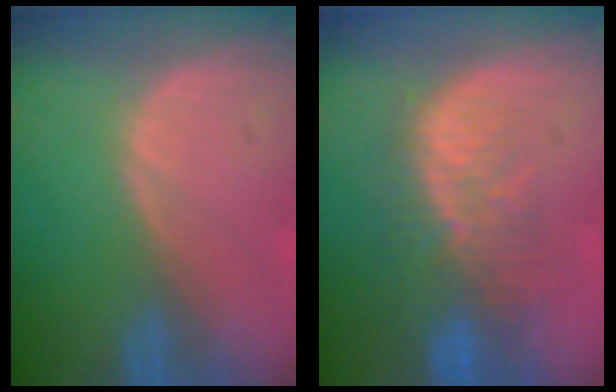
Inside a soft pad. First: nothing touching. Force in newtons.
{"total": 10.1, "press": 8.5, "slide": 5.5}